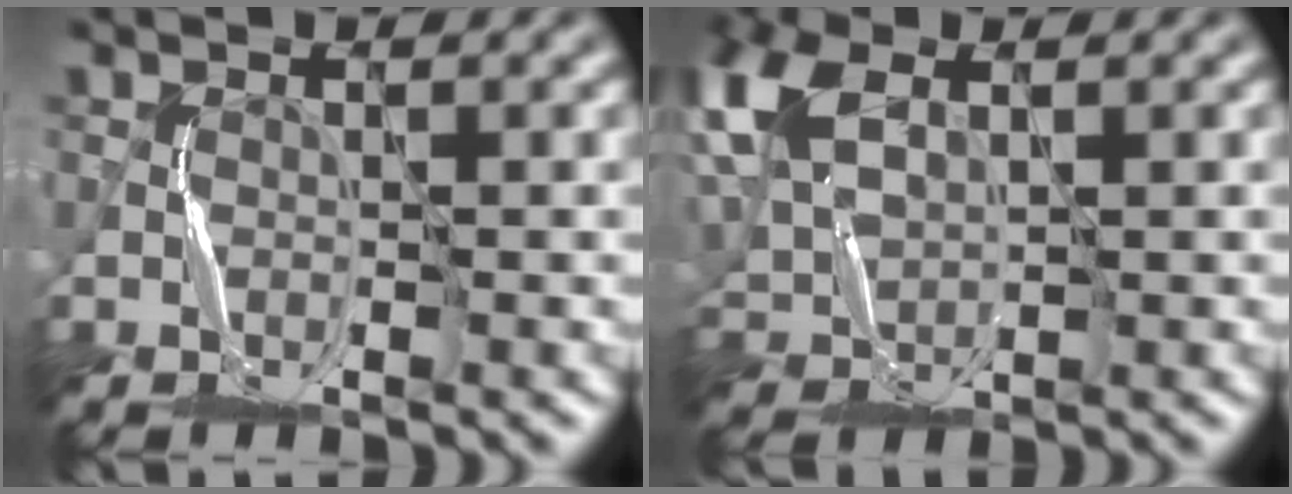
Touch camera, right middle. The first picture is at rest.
{"total": 7.8, "force": [3.2, 4.8, 5.2], "torque": [-0.154, 0.013, 0.067]}